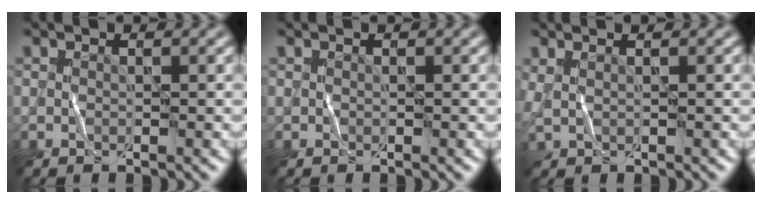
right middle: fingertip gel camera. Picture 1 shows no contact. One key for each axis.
{"total": 0.0}
{"total": 1.2, "fx": 0.7, "fy": 0.4, "fz": 0.8, "tx": -0.021, "ty": 0.000, "tz": 0.019}